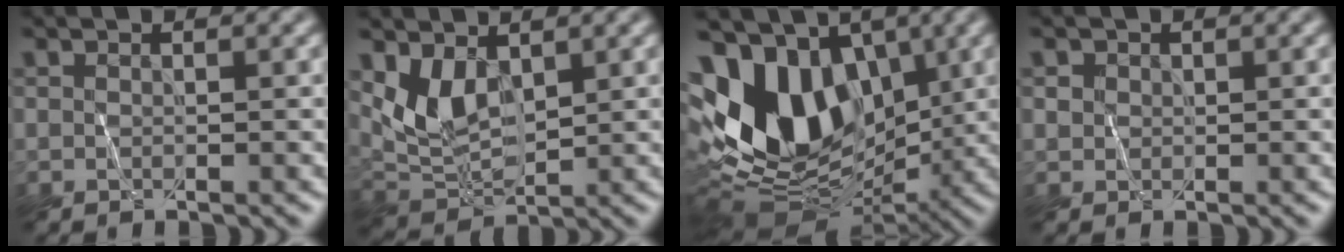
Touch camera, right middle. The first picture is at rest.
{"total": 4.1, "force": [1.5, 2.5, 2.9], "torque": [-0.065, -0.006, 0.044]}
{"total": 13.0, "force": [0.7, 9.1, 9.2], "torque": [-0.178, 0.005, 0.004]}
{"total": 0.8, "force": [0.1, 0.7, -0.2], "torque": [0.008, 0.002, 0.012]}